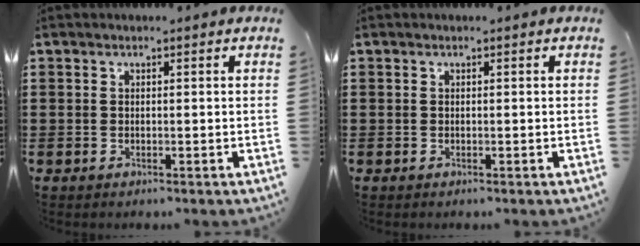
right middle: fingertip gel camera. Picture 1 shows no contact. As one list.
[{"total": 0.0}]